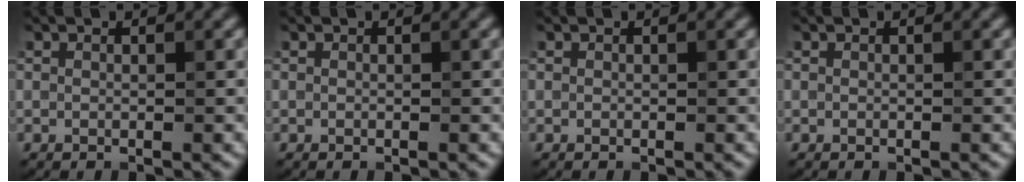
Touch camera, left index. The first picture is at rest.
{"total": 0.0}
{"total": 0.0}
{"total": 0.0}